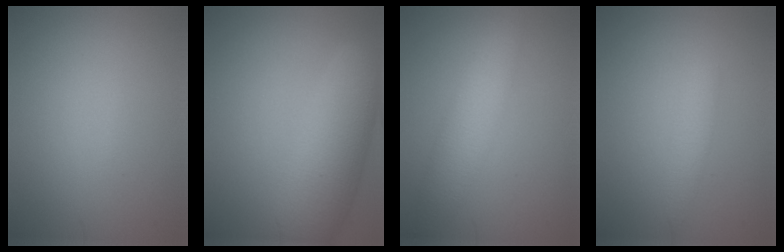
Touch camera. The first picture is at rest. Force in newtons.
{"total": 7.9, "press": 7.9, "slide": 0.3}
{"total": 4.3, "press": 4.3, "slide": 0.2}
{"total": 1.7, "press": 1.7, "slide": 0.1}